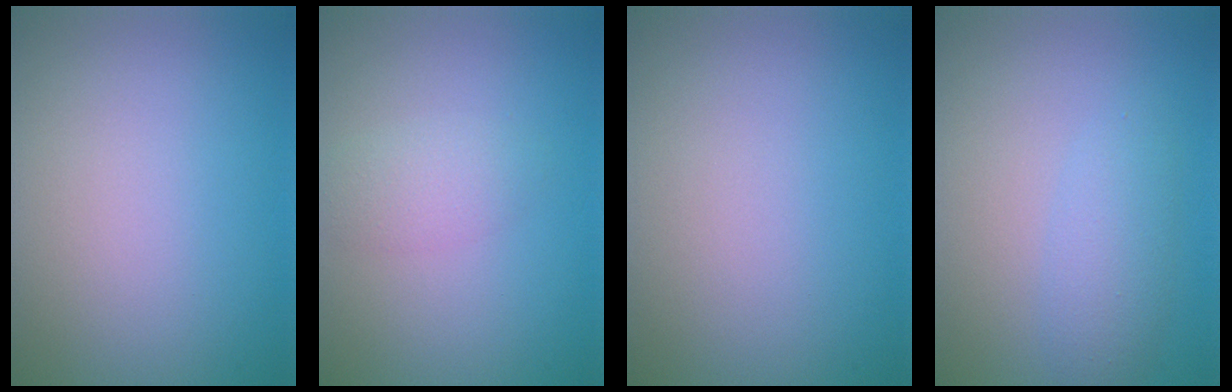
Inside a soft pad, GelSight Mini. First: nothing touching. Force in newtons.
{"total": 1.9, "press": 1.9, "slide": 0.1}
{"total": 0.0}
{"total": 2.4, "press": 2.4, "slide": 0.2}